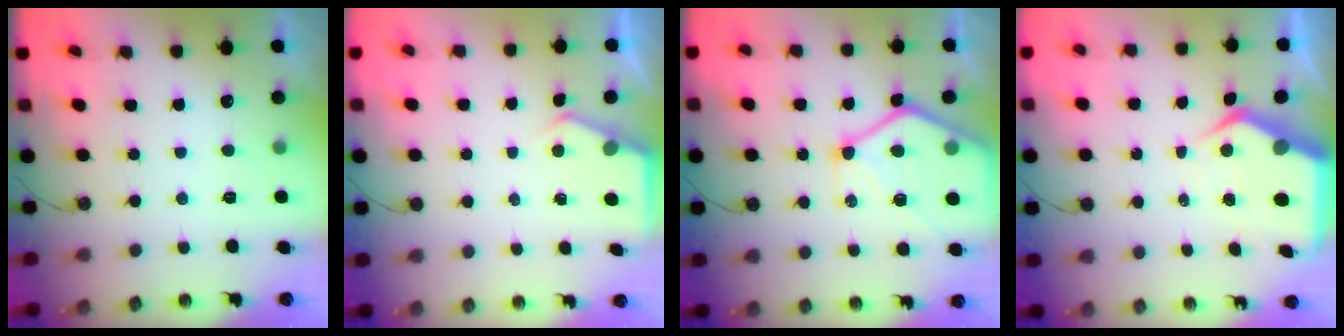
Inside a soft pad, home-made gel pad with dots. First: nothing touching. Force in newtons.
{"total": 2.7, "press": 2.7, "slide": 0.5}
{"total": 17.8, "press": 17.7, "slide": 1.7}
{"total": 8.0, "press": 7.9, "slide": 1.0}